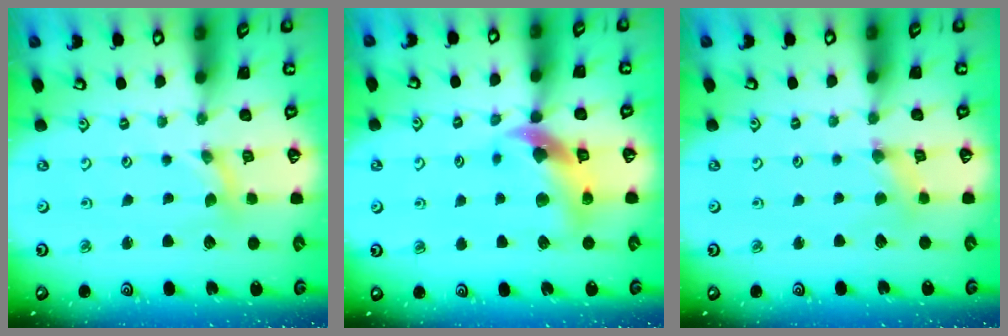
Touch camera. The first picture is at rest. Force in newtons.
{"total": 11.3, "press": 11.2, "slide": 1.7}
{"total": 1.5, "press": 1.4, "slide": 0.3}